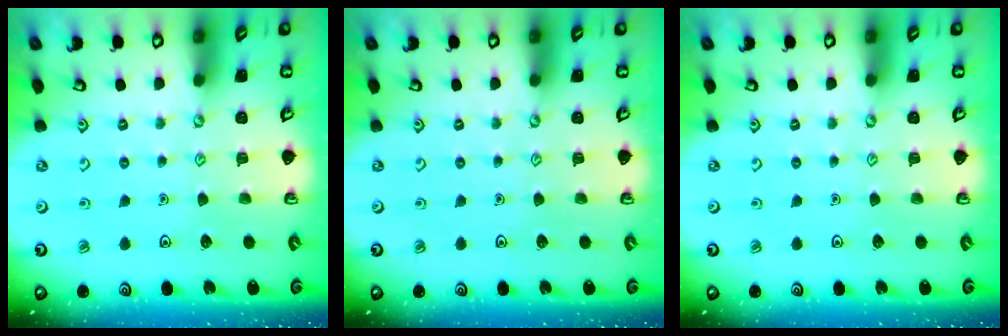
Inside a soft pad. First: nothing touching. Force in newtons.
{"total": 0.0}
{"total": 0.0}